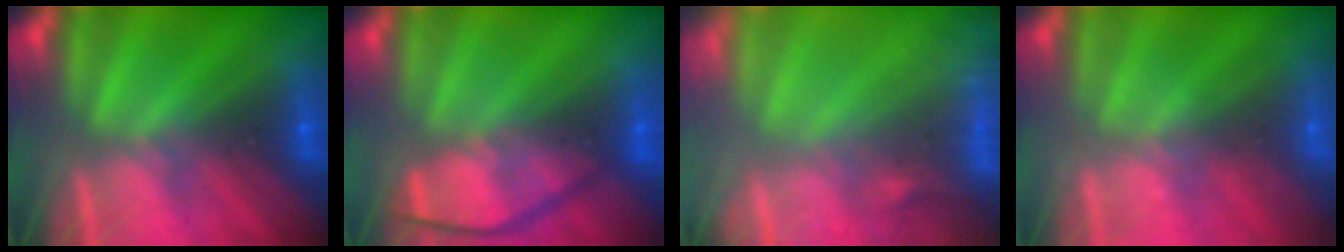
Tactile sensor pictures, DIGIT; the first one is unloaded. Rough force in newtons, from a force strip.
{"total": 4.5}
{"total": 7.4}
{"total": 2.4}